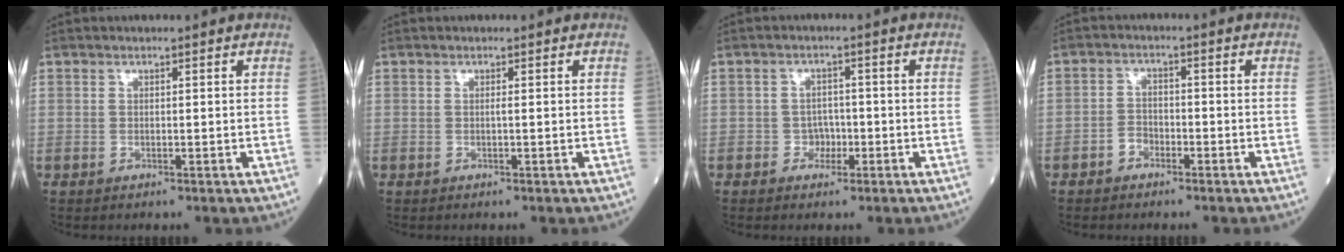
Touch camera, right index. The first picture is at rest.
{"total": 0.0}
{"total": 2.4, "force": [-1.1, 2.0, 0.9], "torque": [-0.006, 0.010, -0.019]}
{"total": 2.4, "force": [-1.6, 1.6, 0.9], "torque": [-0.013, 0.008, -0.032]}